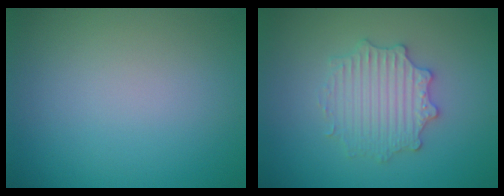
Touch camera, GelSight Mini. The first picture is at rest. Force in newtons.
{"total": 3.1, "press": 3.1, "slide": 0.6}